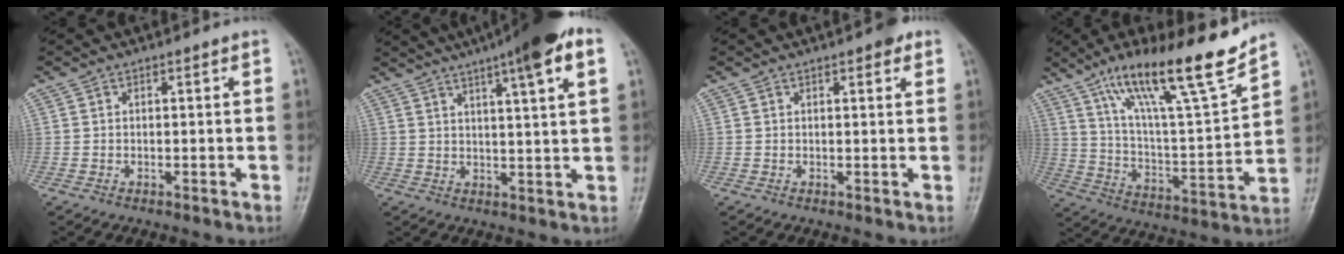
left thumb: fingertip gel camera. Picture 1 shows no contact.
{"total": 13.9, "force": [7.8, 1.8, 11.4], "torque": [-0.164, 0.001, 0.104]}
{"total": 3.2, "force": [1.8, 1.1, 2.3], "torque": [-0.024, -0.003, 0.018]}
{"total": 21.0, "force": [14.7, 3.1, 14.8], "torque": [-0.221, -0.067, 0.253]}